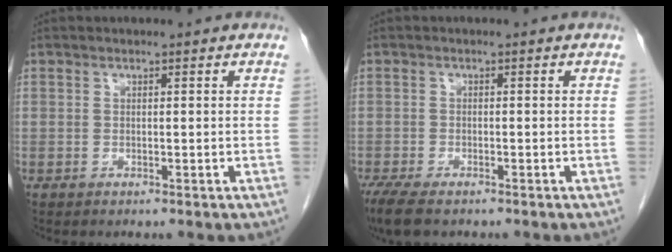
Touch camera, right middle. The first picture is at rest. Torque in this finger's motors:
{"motor_torque": [1.02, -0.55, 0.05, 0.07]}